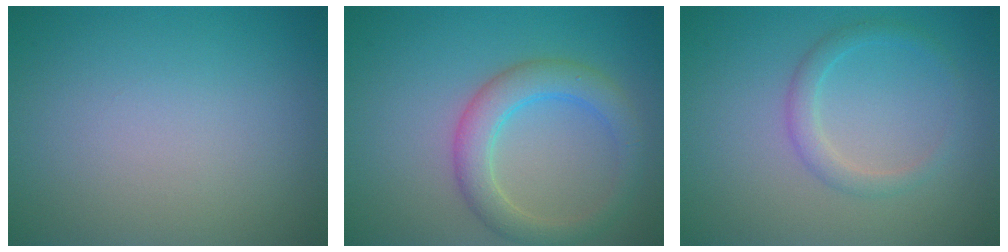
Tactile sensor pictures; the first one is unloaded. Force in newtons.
{"total": 4.2, "press": 4.1, "slide": 0.3}
{"total": 1.8, "press": 1.8, "slide": 0.1}